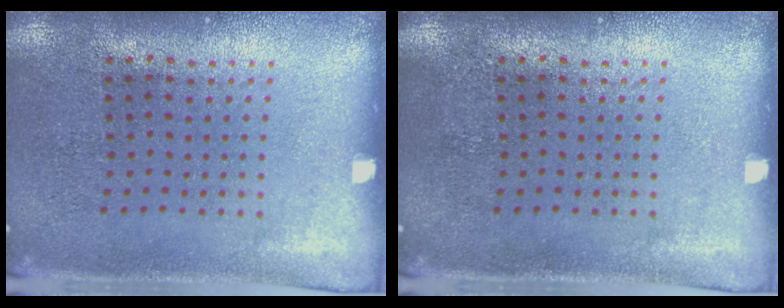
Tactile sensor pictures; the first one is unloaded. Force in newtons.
{"total": 0.0}